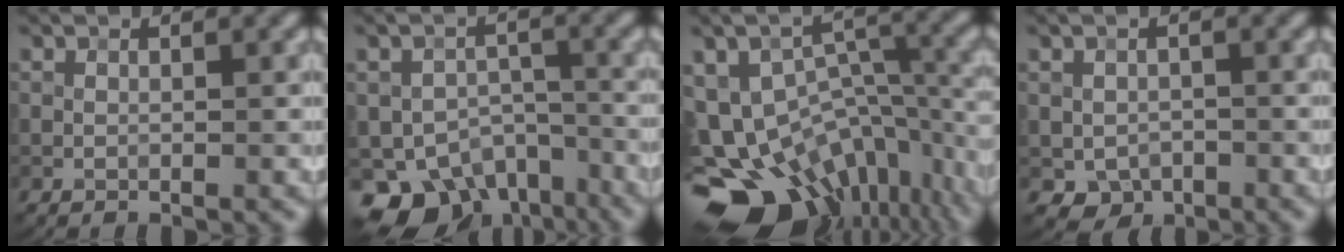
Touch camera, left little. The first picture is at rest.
{"total": 8.8, "force": [-5.9, 5.1, 4.1], "torque": [-0.064, -0.015, -0.091]}
{"total": 15.3, "force": [-7.5, 10.3, 8.6], "torque": [-0.167, -0.016, -0.101]}
{"total": 2.9, "force": [-1.1, 2.3, 1.4], "torque": [-0.020, -0.009, -0.014]}